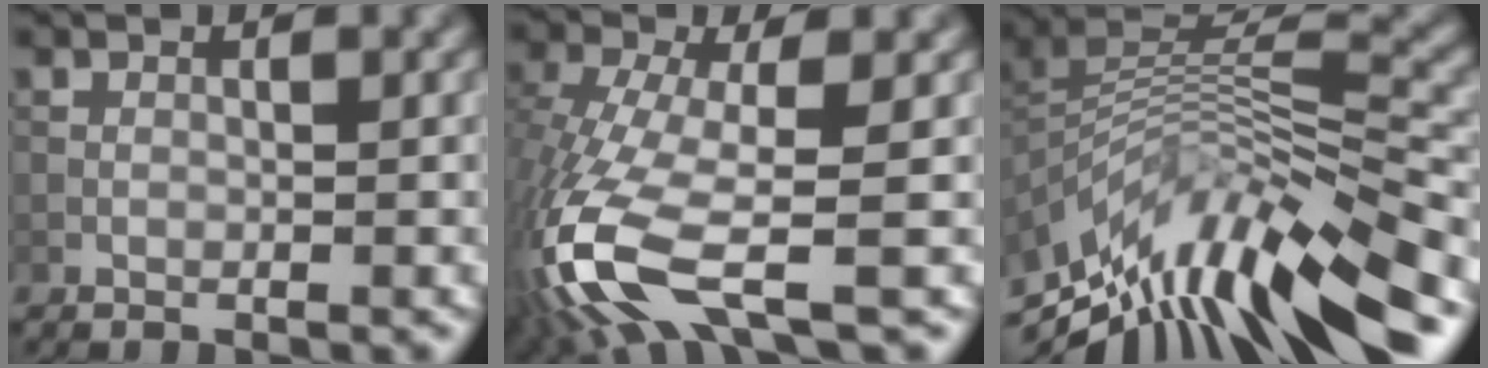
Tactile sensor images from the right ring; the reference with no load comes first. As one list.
[{"total": 12.0, "force": [-4.8, 4.5, 10.0], "torque": [-0.246, -0.031, -0.087]}, {"total": 12.9, "force": [-8.4, 3.7, 9.0], "torque": [-0.180, 0.030, -0.151]}]